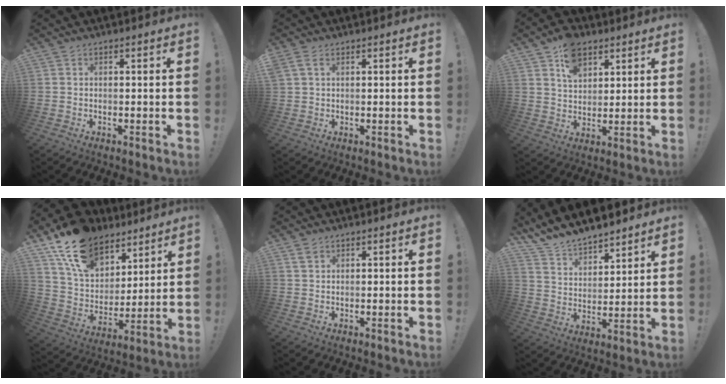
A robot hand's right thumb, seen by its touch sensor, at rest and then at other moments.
{"total": 3.3, "force": [1.4, 1.9, 2.2], "torque": [-0.049, 0.007, 0.029]}
{"total": 10.0, "force": [5.9, 6.4, 4.9], "torque": [-0.080, -0.020, 0.112]}
{"total": 19.6, "force": [13.2, 11.8, 8.5], "torque": [-0.147, -0.077, 0.248]}
{"total": 2.0, "force": [1.3, 1.1, 1.0], "torque": [-0.016, 0.000, 0.025]}
{"total": 9.4, "force": [8.9, 2.6, 1.5], "torque": [-0.050, -0.086, 0.166]}